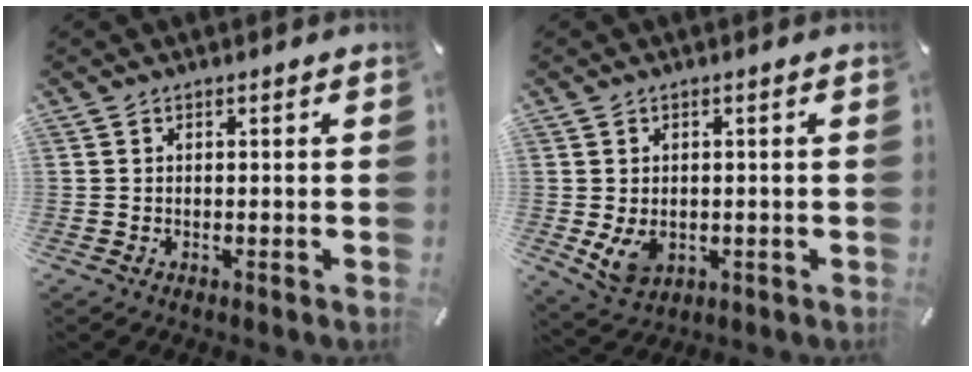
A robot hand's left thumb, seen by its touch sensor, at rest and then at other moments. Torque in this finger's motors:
{"motor_torque": [0.79, 1.70, 0.75, 0.25, 0.09]}